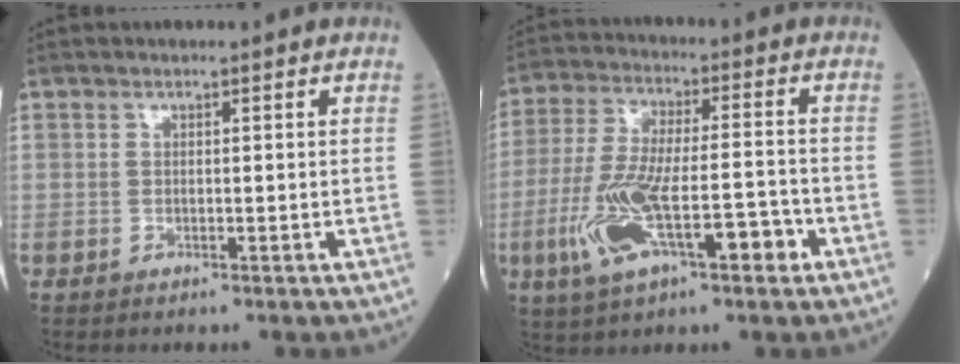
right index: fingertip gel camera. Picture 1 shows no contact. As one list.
[{"total": 13.6, "force": [-5.1, 3.9, 12.0], "torque": [-0.236, 0.001, -0.086]}]